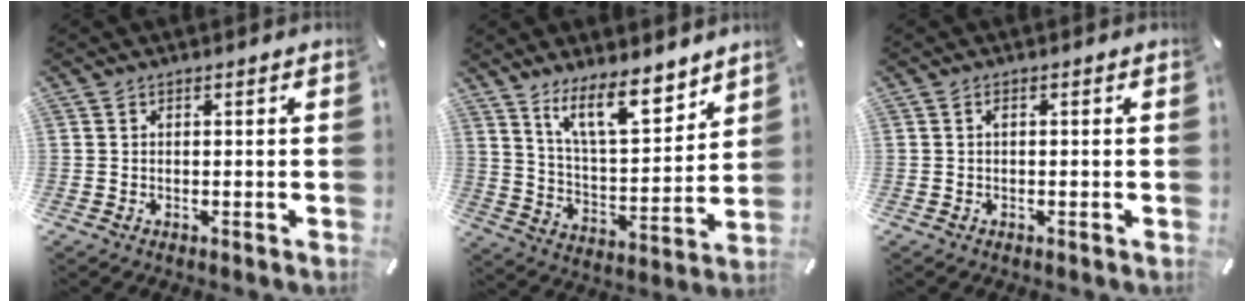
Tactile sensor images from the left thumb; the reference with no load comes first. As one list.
[{"total": 13.5, "force": [10.0, 4.8, 7.7], "torque": [-0.139, -0.057, 0.179]}, {"total": 0.7, "force": [0.1, 0.1, 0.7], "torque": [-0.015, 0.001, 0.002]}]